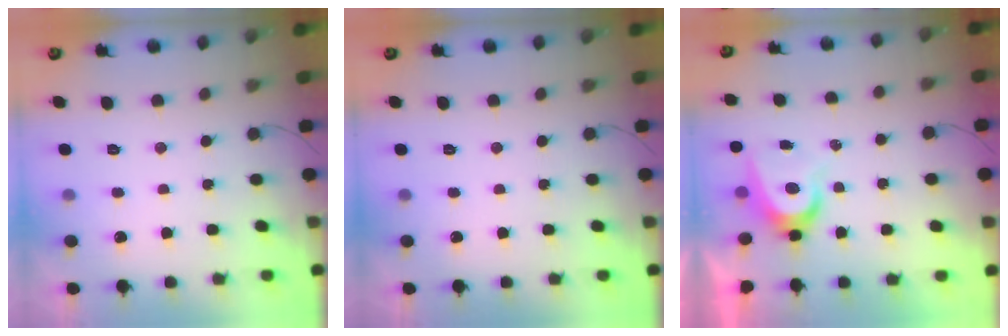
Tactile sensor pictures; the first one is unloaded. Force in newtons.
{"total": 0.0}
{"total": 6.3, "press": 6.3, "slide": 0.4}